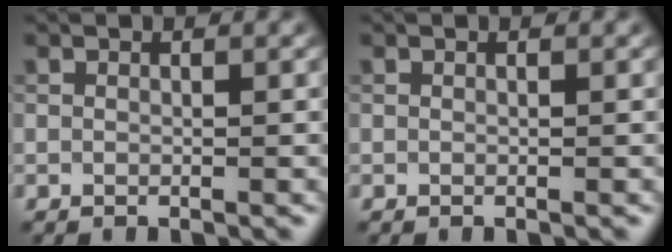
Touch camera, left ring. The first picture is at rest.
{"total": 0.0}